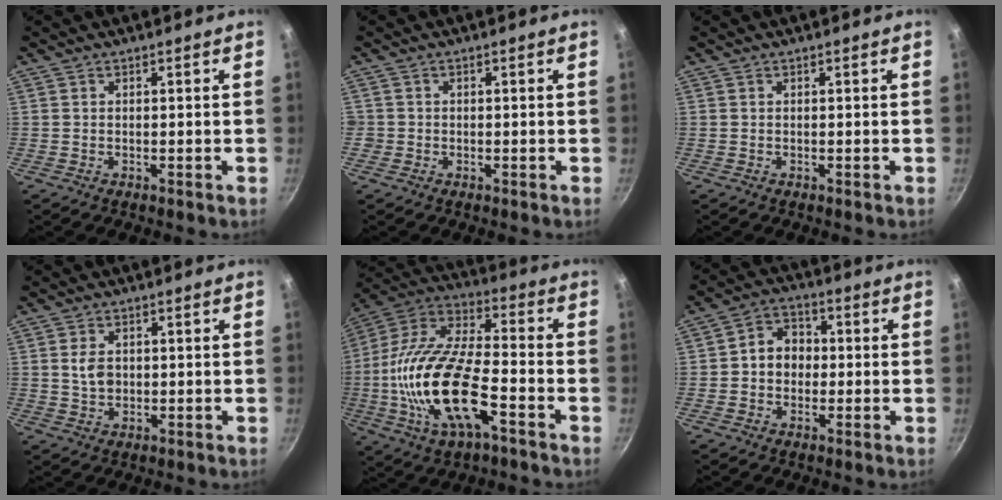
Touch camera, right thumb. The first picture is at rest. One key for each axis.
{"total": 1.4, "fx": -0.4, "fy": 1.3, "fz": 0.2, "tx": 0.000, "ty": 0.004, "tz": -0.007}
{"total": 0.0}
{"total": 4.0, "fx": 0.5, "fy": 2.9, "fz": 2.7, "tx": -0.041, "ty": -0.001, "tz": 0.010}
{"total": 22.4, "fx": -6.6, "fy": 9.1, "fz": 19.4, "tx": -0.372, "ty": 0.030, "tz": -0.139}
{"total": 7.1, "fx": -0.2, "fy": 5.9, "fz": 4.0, "tx": -0.030, "ty": 0.017, "tz": -0.015}